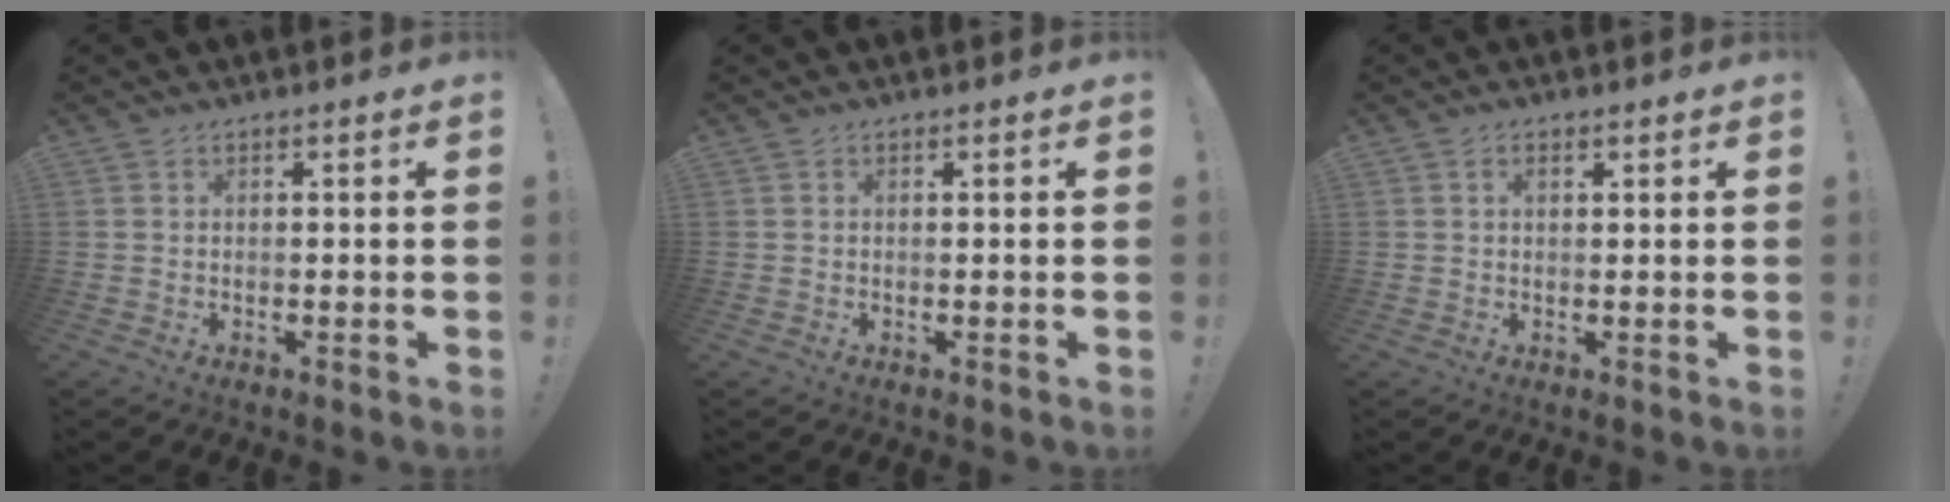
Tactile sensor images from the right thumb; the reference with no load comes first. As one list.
[{"total": 0.0}, {"total": 1.5, "force": [0.7, 0.8, 1.0], "torque": [-0.013, 0.000, 0.010]}]